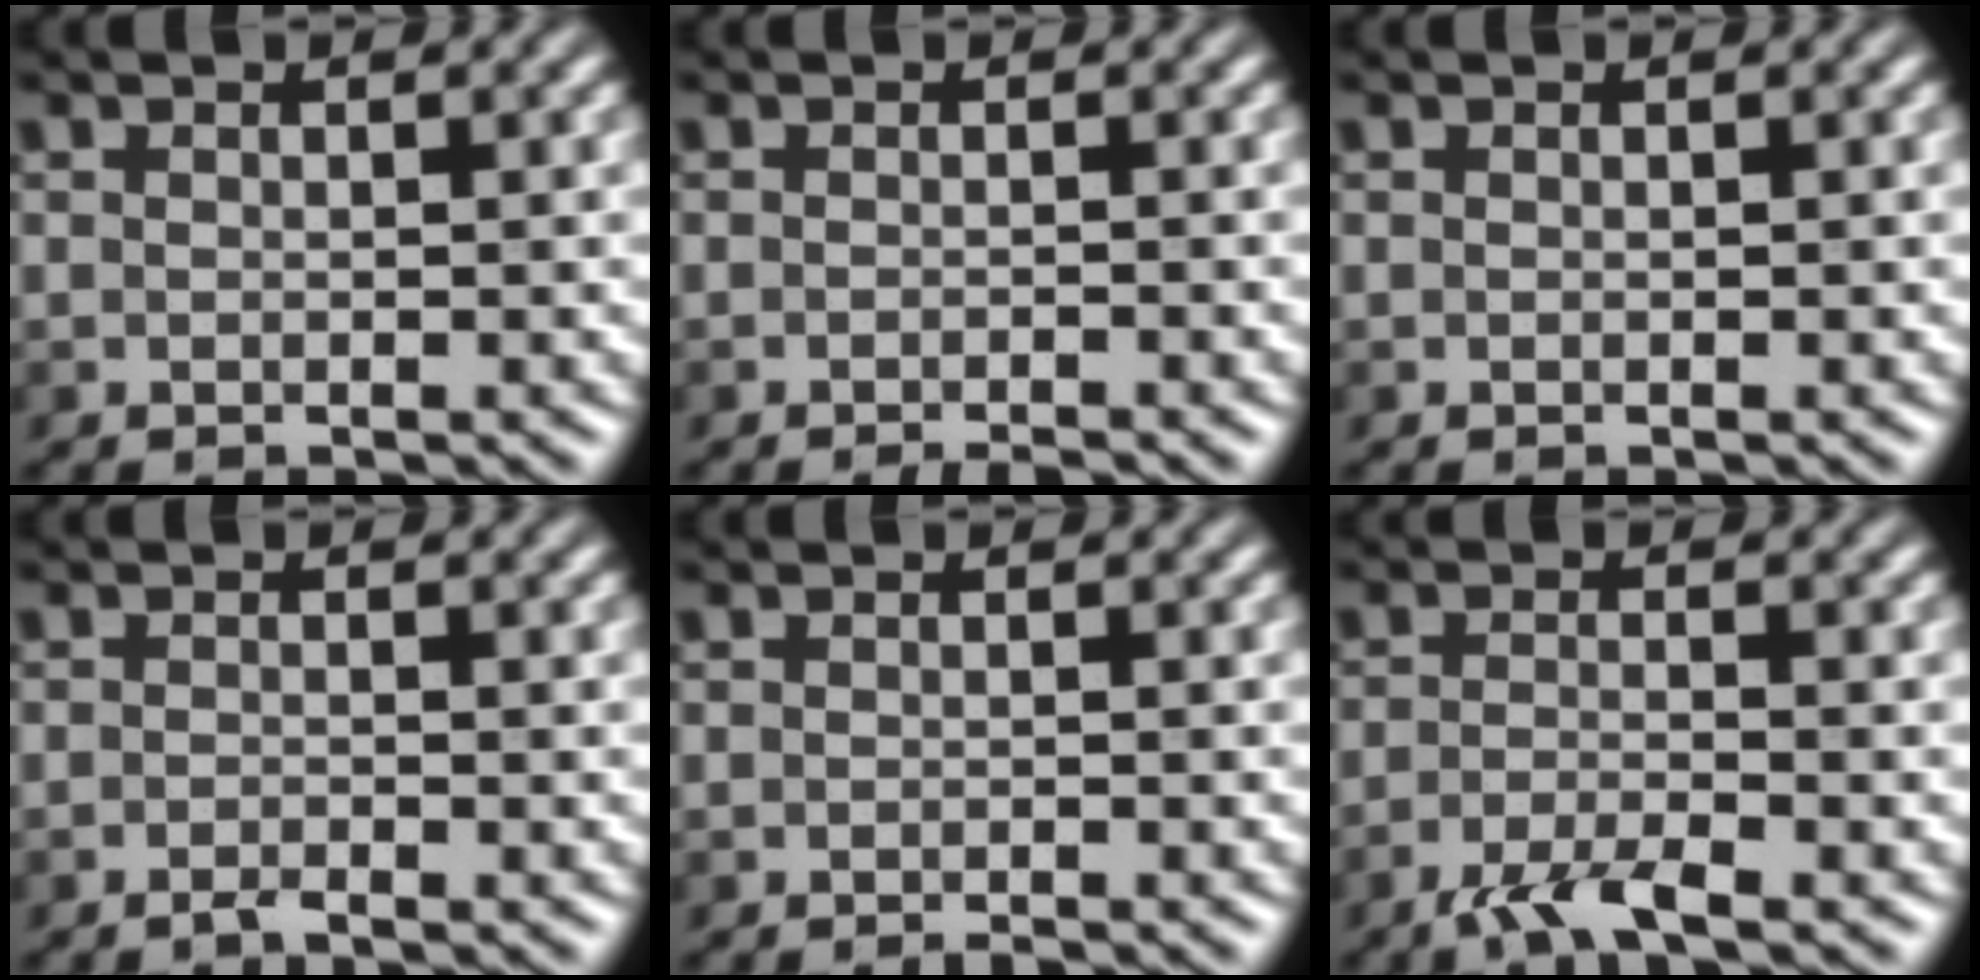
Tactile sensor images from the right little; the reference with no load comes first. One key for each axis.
{"total": 1.4, "fx": -1.2, "fy": 0.2, "fz": 0.8, "tx": -0.004, "ty": -0.002, "tz": -0.019}
{"total": 0.0}
{"total": 0.9, "fx": -0.6, "fy": 0.1, "fz": 0.6, "tx": -0.010, "ty": 0.002, "tz": -0.013}
{"total": 0.7, "fx": -0.6, "fy": 0.0, "fz": 0.3, "tx": -0.003, "ty": -0.001, "tz": -0.011}
{"total": 3.3, "fx": -2.3, "fy": 0.5, "fz": 2.3, "tx": -0.046, "ty": -0.004, "tz": -0.052}